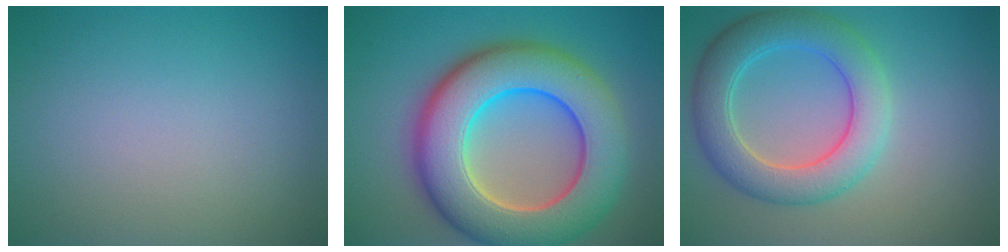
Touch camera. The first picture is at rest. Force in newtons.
{"total": 12.7, "press": 12.7, "slide": 0.8}
{"total": 6.1, "press": 6.1, "slide": 0.3}